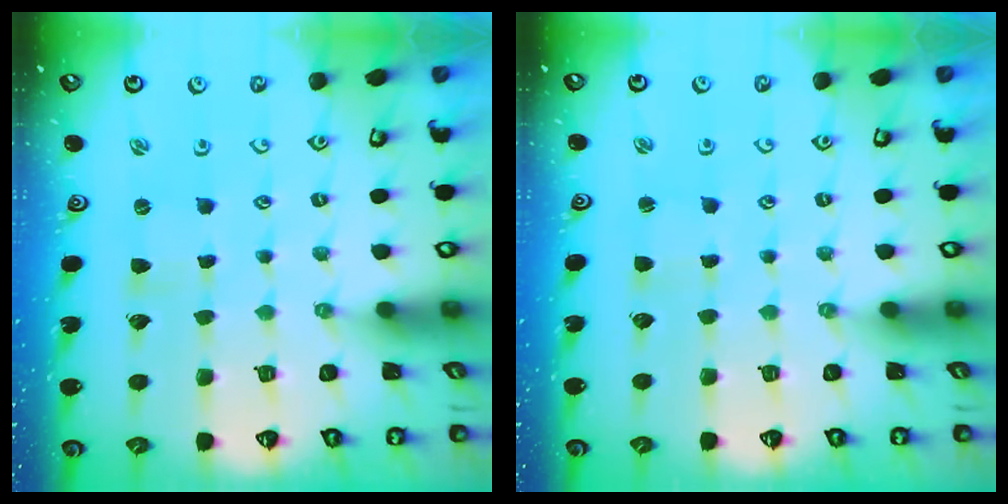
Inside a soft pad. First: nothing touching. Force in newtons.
{"total": 1.7, "press": 1.7, "slide": 0.2}